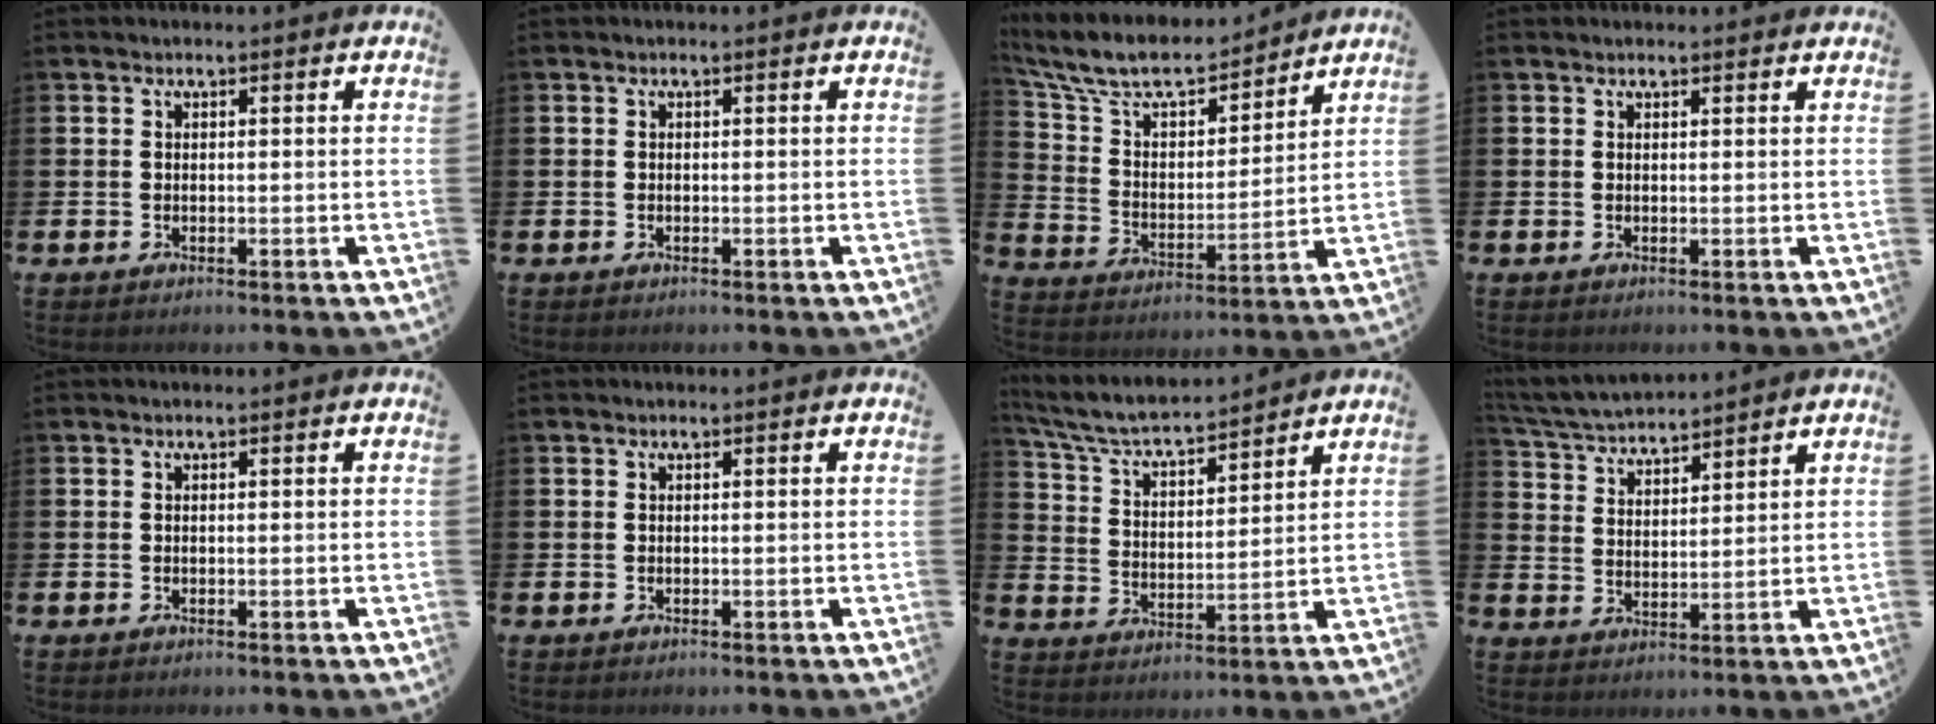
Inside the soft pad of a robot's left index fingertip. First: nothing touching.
{"total": 0.0}
{"total": 9.9, "force": [8.9, 2.8, 3.3], "torque": [-0.106, -0.061, 0.155]}
{"total": 0.6, "force": [0.5, 0.2, 0.1], "torque": [0.014, -0.005, 0.006]}
{"total": 0.0}
{"total": 0.0}
{"total": 6.3, "force": [5.9, 1.0, 2.1], "torque": [-0.069, -0.042, 0.099]}
{"total": 4.7, "force": [4.6, 0.7, 0.4], "torque": [-0.032, -0.029, 0.081]}